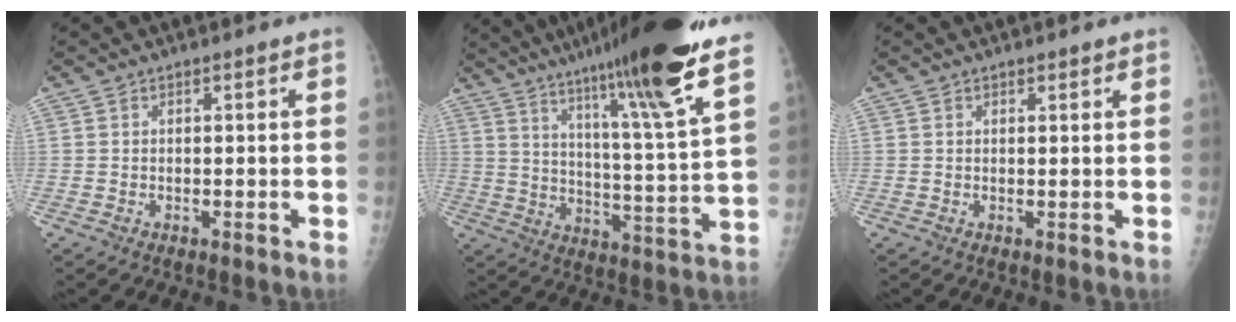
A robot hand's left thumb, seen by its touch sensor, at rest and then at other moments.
{"total": 25.6, "force": [18.7, 0.5, 17.5], "torque": [-0.262, -0.090, 0.283]}
{"total": 0.8, "force": [0.6, 0.4, 0.3], "torque": [0.000, -0.004, 0.006]}